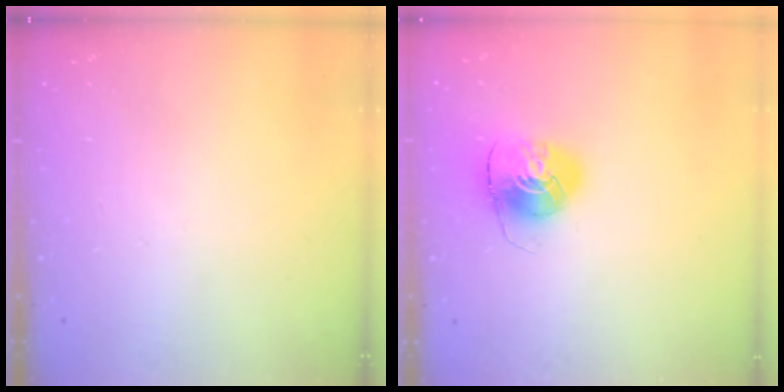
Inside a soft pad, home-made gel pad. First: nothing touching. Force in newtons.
{"total": 8.5, "press": 8.5, "slide": 0.1}